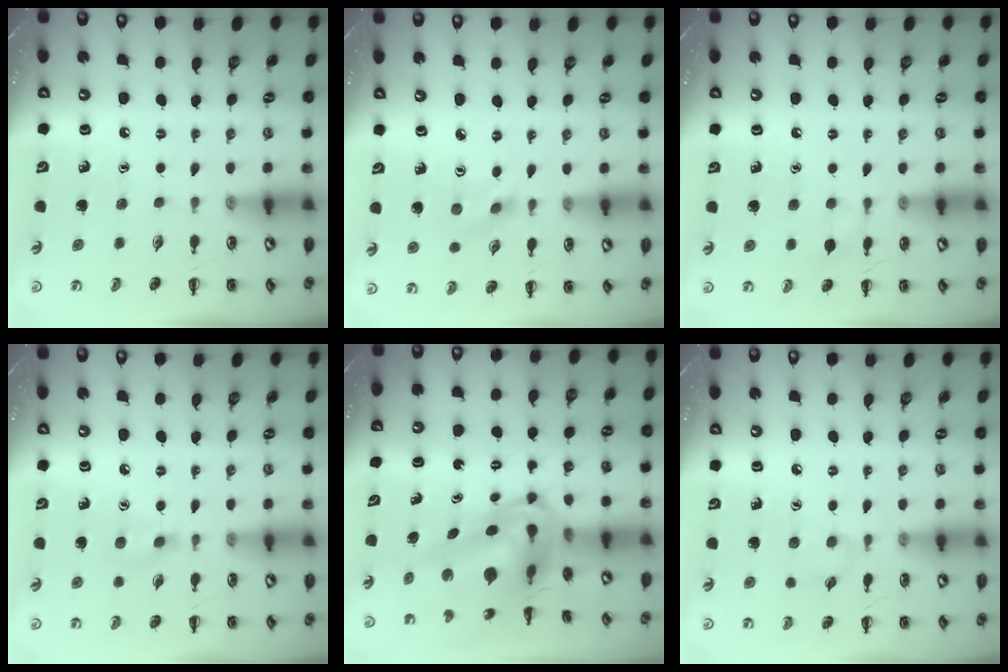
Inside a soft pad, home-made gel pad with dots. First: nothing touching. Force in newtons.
{"total": 1.6, "press": 1.5, "slide": 0.5}
{"total": 4.5, "press": 4.4, "slide": 0.7}
{"total": 5.2, "press": 4.9, "slide": 1.7}
{"total": 8.6, "press": 8.1, "slide": 2.9}
{"total": 5.1, "press": 4.7, "slide": 2.0}